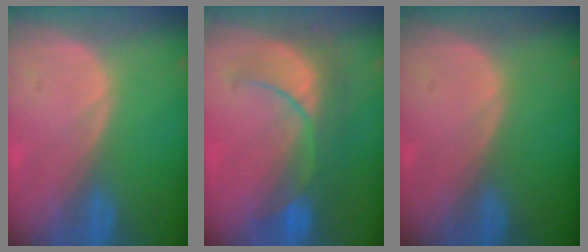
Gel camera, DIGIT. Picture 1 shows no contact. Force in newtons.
{"total": 8.2, "press": 8.1, "slide": 0.8}
{"total": 0.0}